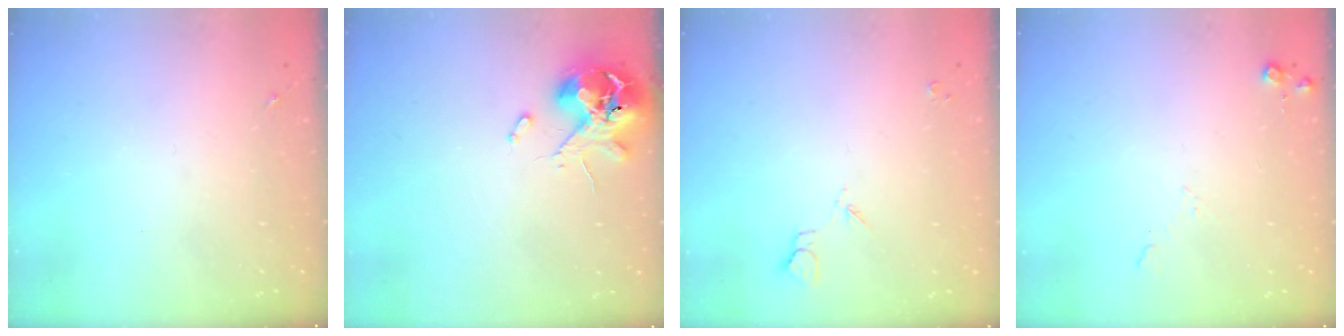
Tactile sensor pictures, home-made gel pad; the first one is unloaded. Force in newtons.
{"total": 10.7, "press": 10.6, "slide": 1.4}
{"total": 3.9, "press": 3.9, "slide": 0.7}
{"total": 6.2, "press": 6.2, "slide": 0.5}